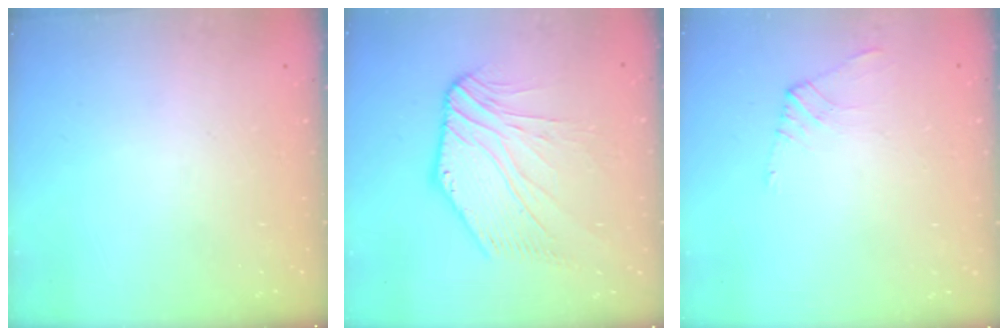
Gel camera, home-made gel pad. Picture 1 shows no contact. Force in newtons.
{"total": 9.2, "press": 9.1, "slide": 1.3}
{"total": 2.9, "press": 2.9, "slide": 0.5}